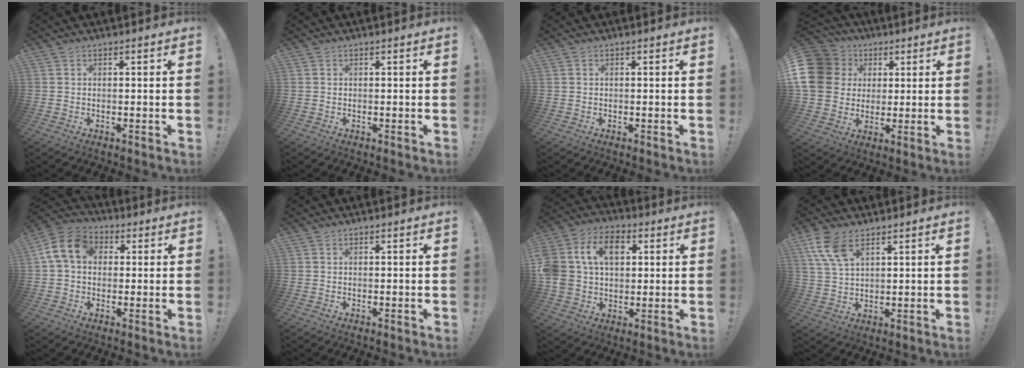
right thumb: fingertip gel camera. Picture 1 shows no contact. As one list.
[{"total": 0.0}, {"total": 0.0}, {"total": 15.4, "force": [3.4, 13.4, 6.9], "torque": [-0.110, -0.004, 0.074]}, {"total": 11.7, "force": [2.7, 8.5, 7.5], "torque": [-0.143, 0.010, 0.057]}, {"total": 0.0}, {"total": 15.5, "force": [4.2, 11.7, 9.3], "torque": [-0.177, 0.005, 0.080]}, {"total": 9.0, "force": [5.2, 4.4, 5.9], "torque": [-0.119, -0.015, 0.101]}]